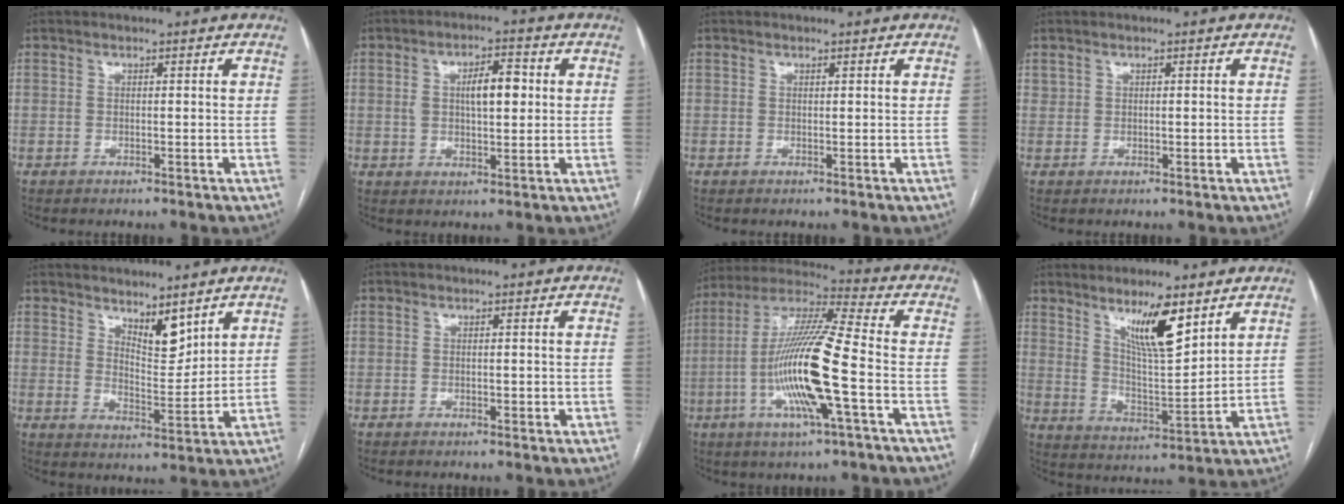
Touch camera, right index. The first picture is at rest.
{"total": 6.4, "force": [1.2, 2.5, 5.8], "torque": [-0.099, 0.016, 0.024]}
{"total": 0.0}
{"total": 0.8, "force": [0.5, 0.6, 0.2], "torque": [-0.004, 0.003, 0.014]}
{"total": 5.8, "force": [4.3, 2.0, 3.3], "torque": [-0.057, -0.013, 0.082]}
{"total": 0.9, "force": [-0.1, 0.6, 0.7], "torque": [-0.010, 0.000, 0.002]}
{"total": 16.4, "force": [-4.0, 0.6, 15.9], "torque": [-0.319, -0.006, -0.081]}
{"total": 10.1, "force": [6.3, 1.5, 7.7], "torque": [-0.138, -0.009, 0.116]}